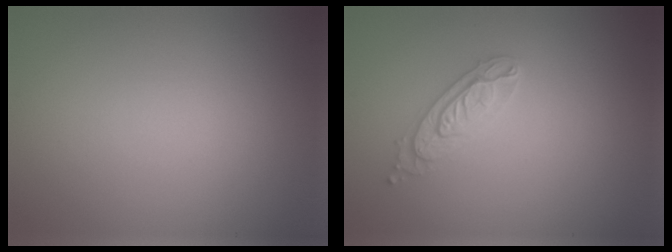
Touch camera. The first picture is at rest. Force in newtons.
{"total": 2.5, "press": 2.4, "slide": 0.6}